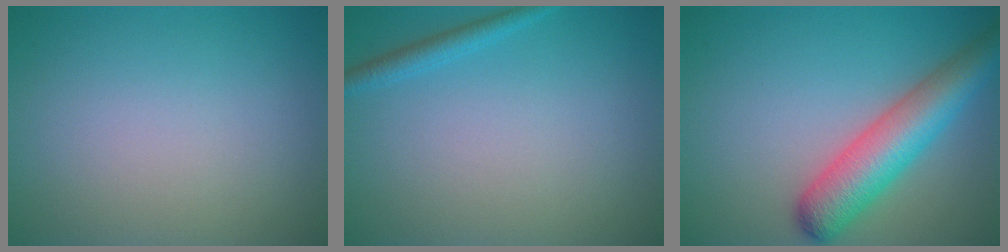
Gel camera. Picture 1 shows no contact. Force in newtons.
{"total": 1.5, "press": 1.5, "slide": 0.1}
{"total": 6.5, "press": 6.5, "slide": 0.5}